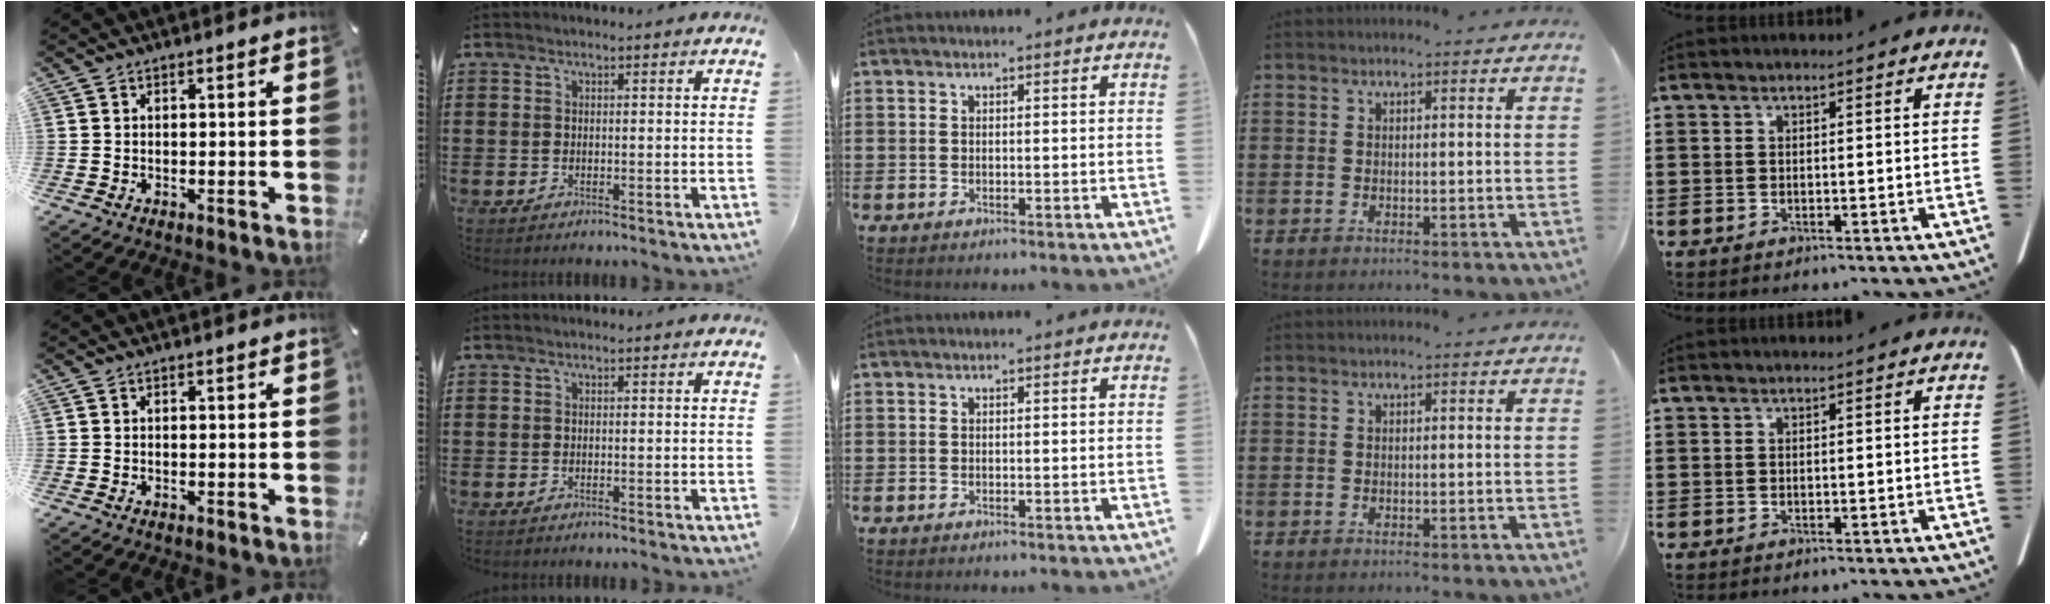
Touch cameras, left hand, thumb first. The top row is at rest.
{}